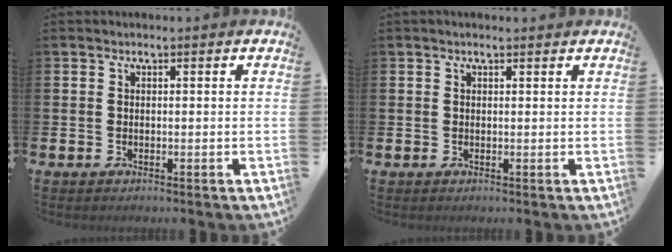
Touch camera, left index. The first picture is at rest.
{"total": 0.6, "force": [0.5, 0.1, 0.3], "torque": [-0.006, 0.001, 0.009]}